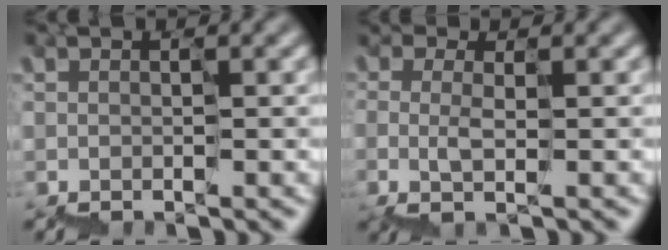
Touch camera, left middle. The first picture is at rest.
{"total": 0.9, "force": [0.2, 0.4, 0.8], "torque": [-0.021, 0.003, 0.008]}